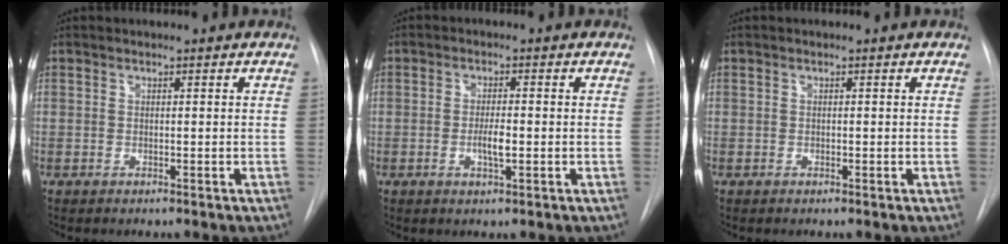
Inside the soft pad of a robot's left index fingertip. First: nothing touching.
{"total": 3.0, "force": [-0.7, 0.7, 2.9], "torque": [-0.054, -0.002, -0.011]}
{"total": 0.0}